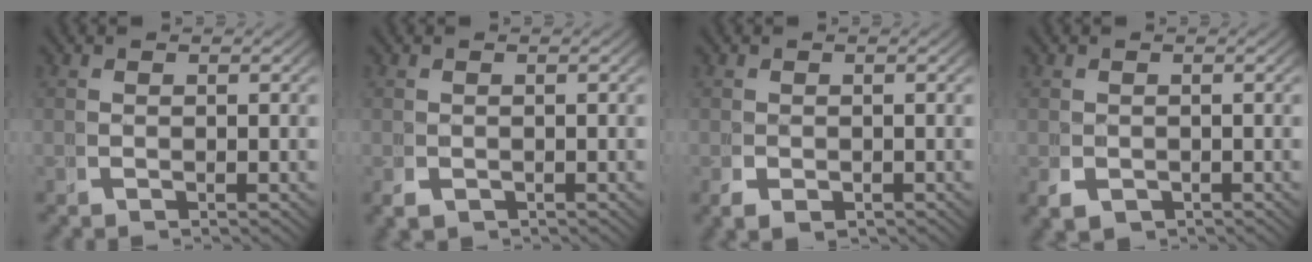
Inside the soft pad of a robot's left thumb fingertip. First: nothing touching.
{"total": 1.3, "force": [-0.6, 1.0, 0.5], "torque": [-0.011, -0.010, -0.004]}
{"total": 1.9, "force": [-0.6, 1.4, 1.1], "torque": [-0.025, -0.015, -0.002]}
{"total": 2.3, "force": [-0.9, 1.8, 1.1], "torque": [-0.026, -0.016, -0.006]}